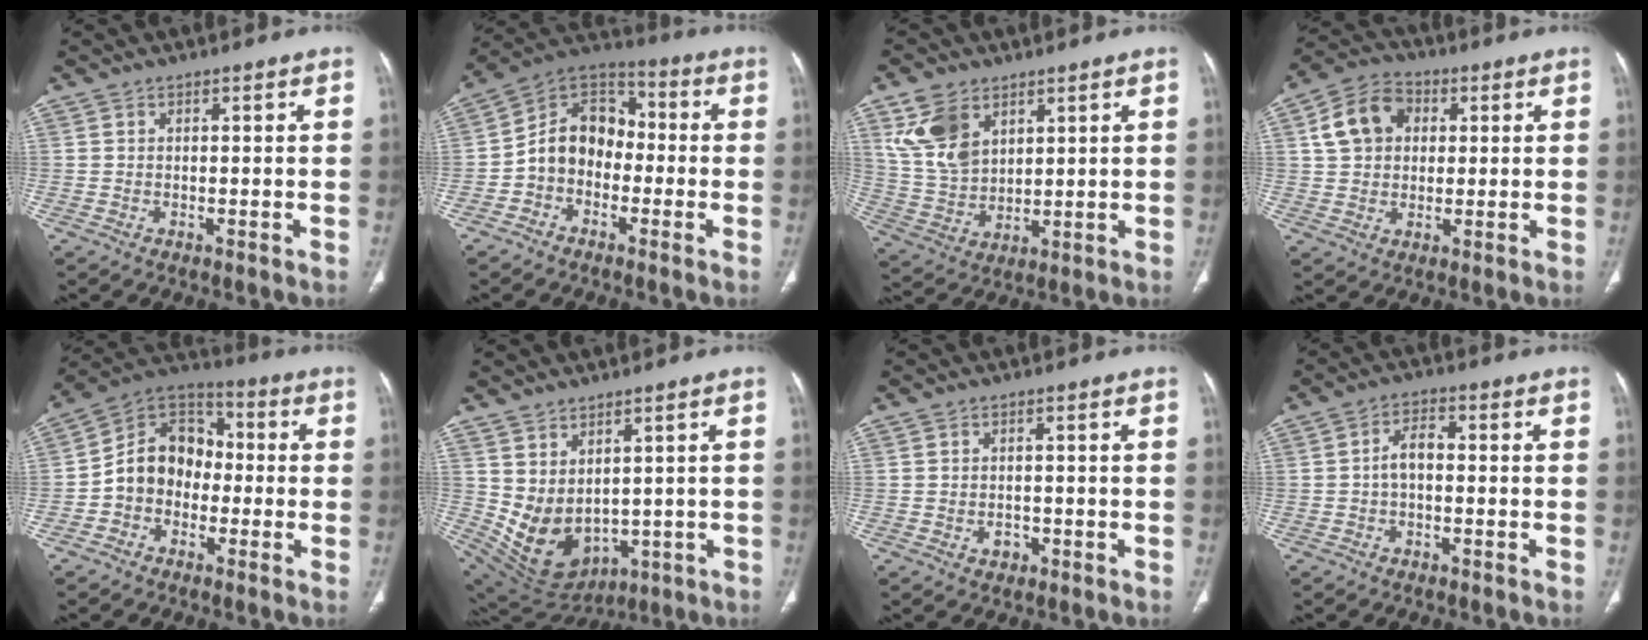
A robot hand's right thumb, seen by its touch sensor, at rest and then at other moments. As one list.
[{"total": 11.3, "force": [-2.3, 9.0, 6.5], "torque": [-0.084, 0.048, -0.058]}, {"total": 11.2, "force": [5.6, 7.2, 6.5], "torque": [-0.112, -0.020, 0.126]}, {"total": 10.0, "force": [2.4, 7.8, 5.8], "torque": [-0.090, 0.012, 0.037]}, {"total": 12.0, "force": [-2.1, 9.8, 6.7], "torque": [-0.082, 0.043, -0.054]}, {"total": 10.9, "force": [1.1, 7.5, 7.8], "torque": [-0.124, -0.018, 0.063]}, {"total": 1.9, "force": [-0.8, 1.5, 0.9], "torque": [-0.005, 0.005, -0.008]}, {"total": 3.8, "force": [-0.6, 2.1, 3.2], "torque": [-0.052, 0.018, -0.018]}]